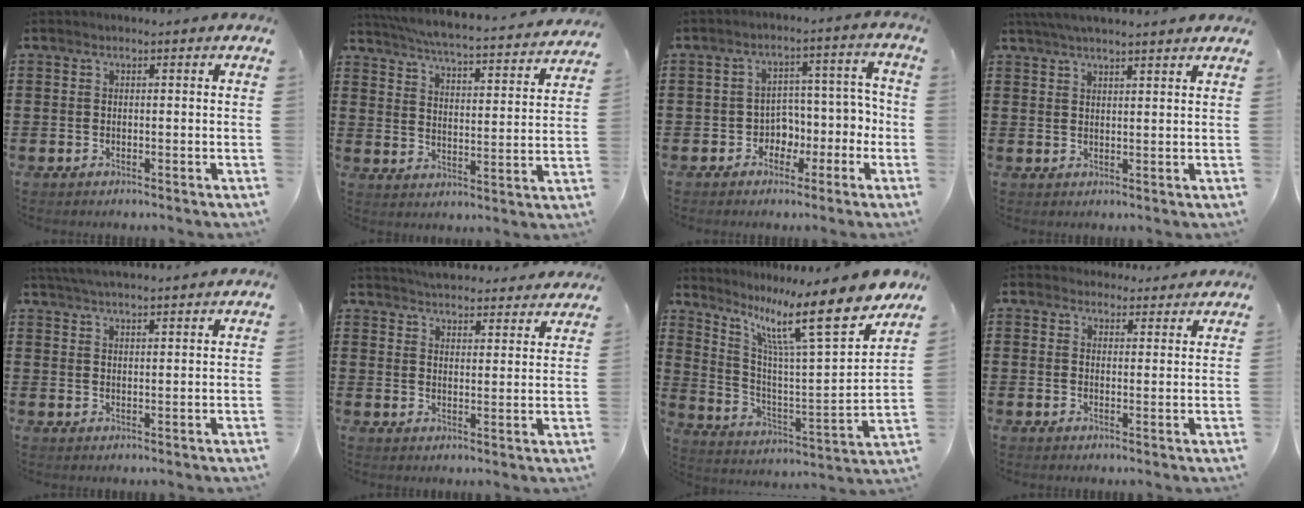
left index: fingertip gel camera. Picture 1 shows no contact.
{"total": 4.9, "force": [4.6, -0.6, 1.3], "torque": [-0.050, -0.043, 0.073]}
{"total": 4.4, "force": [-1.9, 3.8, 1.1], "torque": [-0.038, 0.004, -0.039]}
{"total": 3.4, "force": [3.1, -0.3, 1.4], "torque": [-0.035, -0.001, 0.056]}
{"total": 3.6, "force": [3.4, -0.4, 0.9], "torque": [-0.027, -0.008, 0.063]}
{"total": 4.8, "force": [4.7, 0.2, 0.4], "torque": [-0.026, -0.026, 0.084]}
{"total": 15.7, "force": [10.6, 2.3, 11.3], "torque": [-0.208, -0.069, 0.161]}
{"total": 3.1, "force": [2.9, 1.0, 0.0], "torque": [-0.001, -0.008, 0.053]}